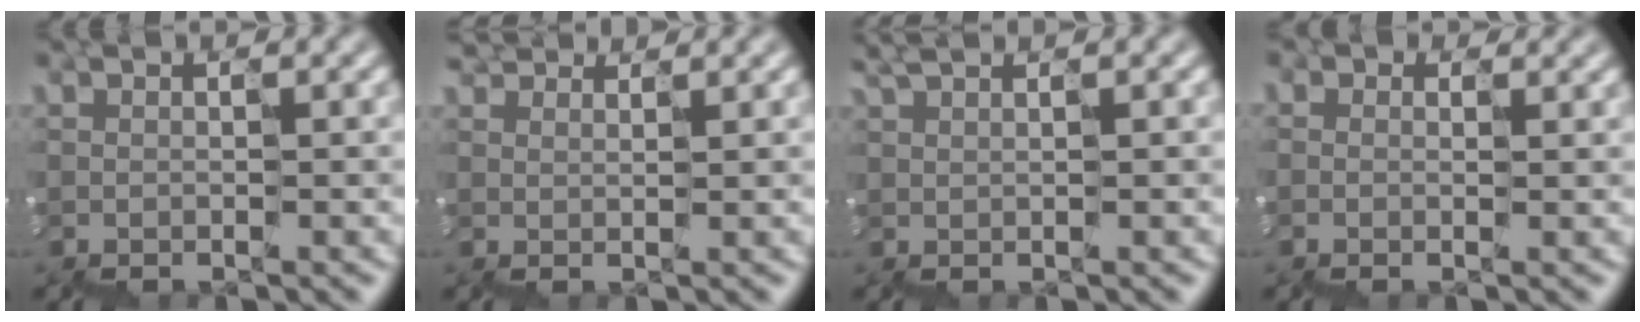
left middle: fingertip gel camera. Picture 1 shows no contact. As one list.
[{"total": 2.4, "force": [2.4, 0.4, -0.1], "torque": [-0.006, 0.021, 0.040]}, {"total": 1.8, "force": [1.2, 0.4, 1.2], "torque": [-0.024, 0.009, 0.024]}, {"total": 1.1, "force": [0.2, 0.8, 0.7], "torque": [-0.009, 0.006, 0.003]}]